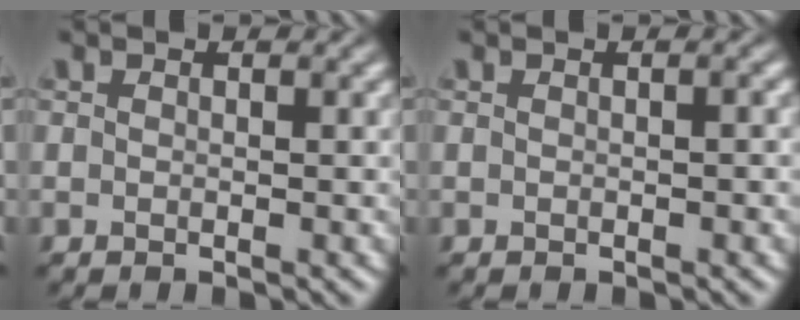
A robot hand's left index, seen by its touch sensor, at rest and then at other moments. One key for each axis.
{"total": 0.7, "fx": 0.0, "fy": 0.0, "fz": 0.7, "tx": -0.011, "ty": 0.001, "tz": -0.001}